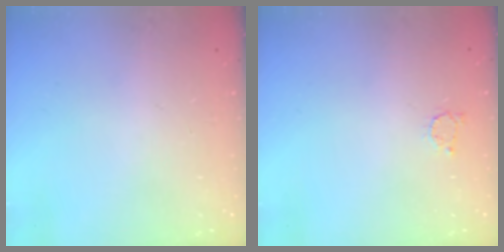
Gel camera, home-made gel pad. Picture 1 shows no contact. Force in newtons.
{"total": 2.5, "press": 2.5, "slide": 0.4}